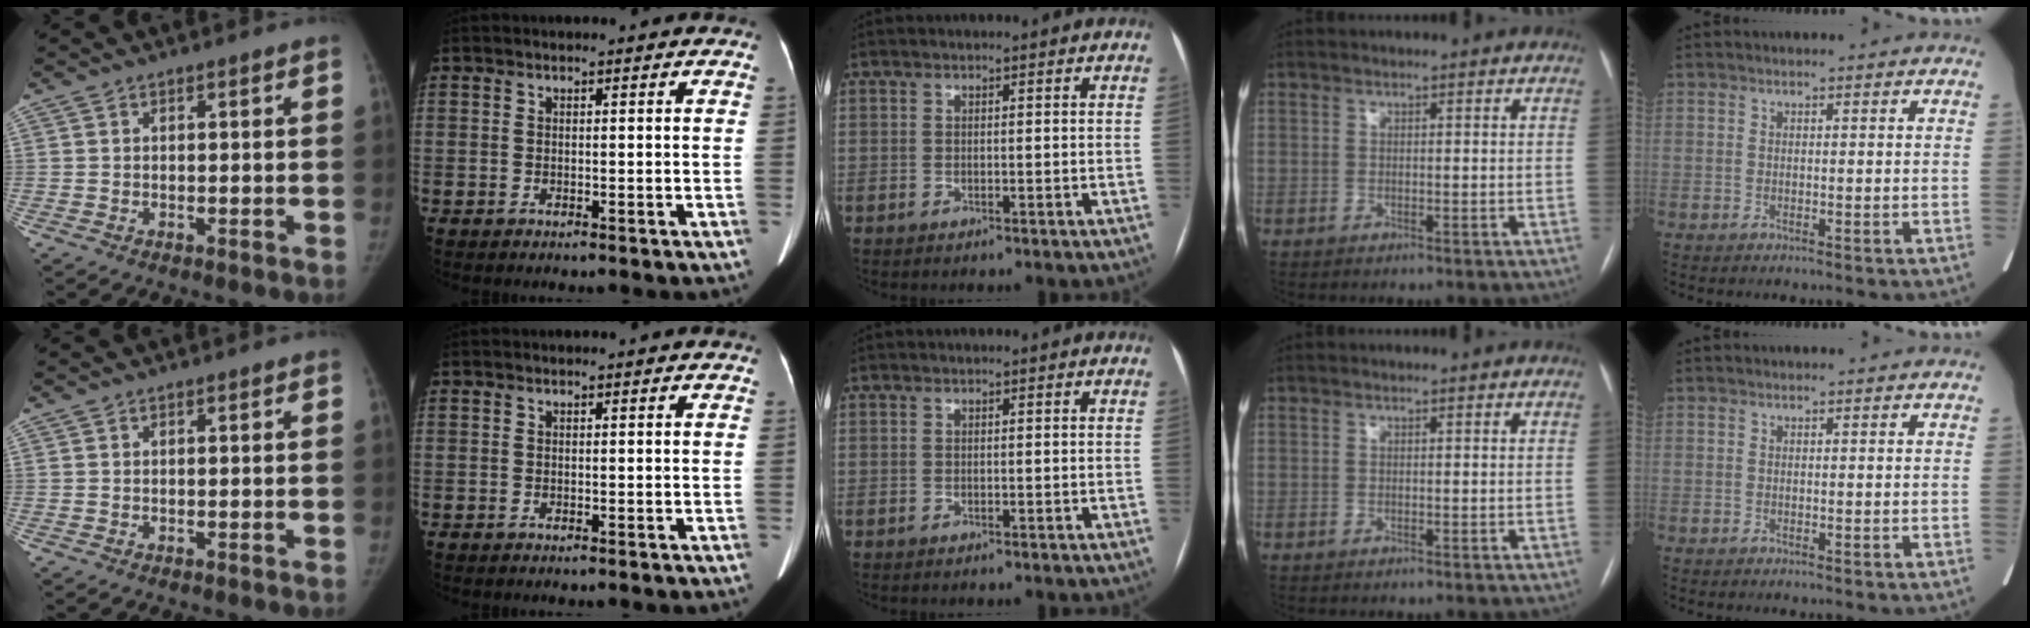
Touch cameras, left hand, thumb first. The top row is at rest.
{}